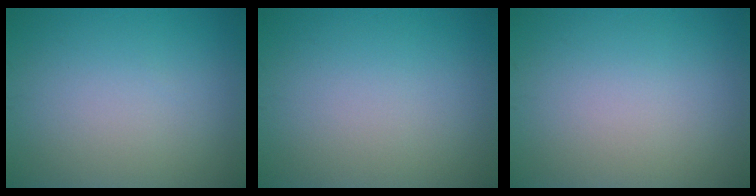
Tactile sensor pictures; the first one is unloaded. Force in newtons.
{"total": 0.0}
{"total": 0.0}